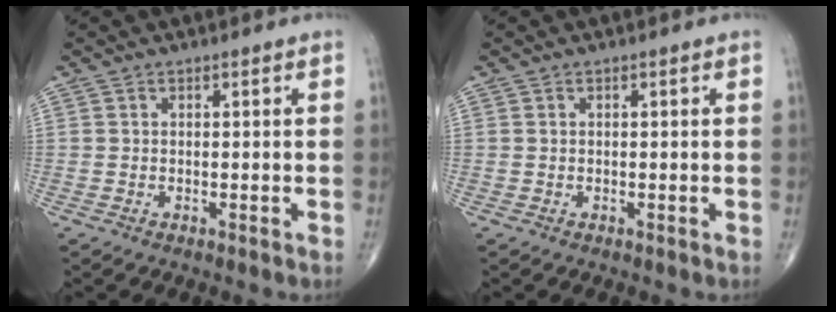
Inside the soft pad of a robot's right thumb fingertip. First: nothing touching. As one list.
[{"total": 0.0}]